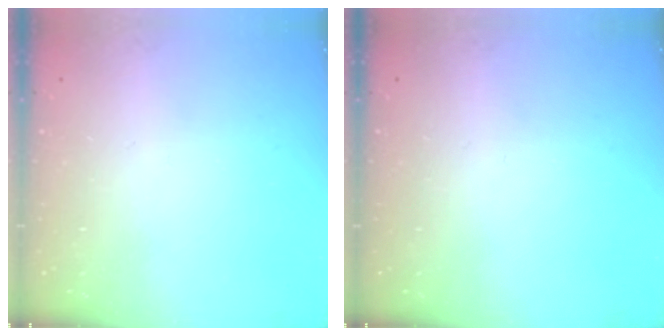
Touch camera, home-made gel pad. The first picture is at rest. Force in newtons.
{"total": 0.0}